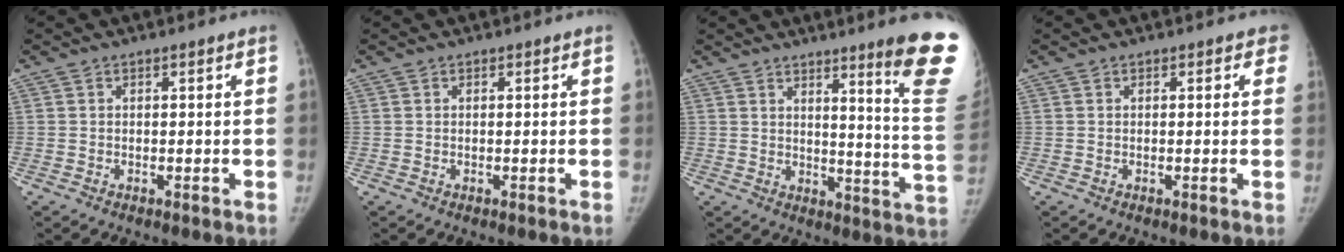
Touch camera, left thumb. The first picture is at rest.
{"total": 0.0}
{"total": 16.0, "force": [10.1, 0.3, 12.4], "torque": [-0.131, -0.082, 0.125]}
{"total": 1.5, "force": [0.7, 0.8, 1.0], "torque": [0.011, 0.002, -0.001]}